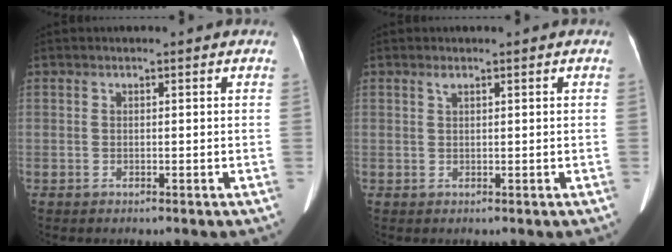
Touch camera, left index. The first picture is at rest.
{"total": 0.6, "force": [0.4, 0.2, 0.4], "torque": [-0.010, 0.007, 0.011]}